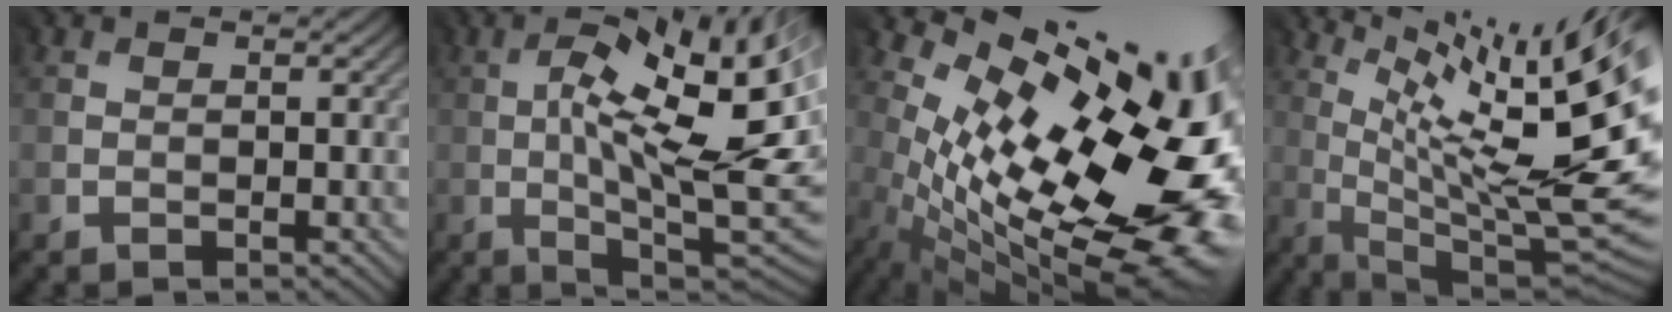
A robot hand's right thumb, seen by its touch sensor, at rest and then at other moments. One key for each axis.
{"total": 17.1, "fx": 0.0, "fy": 5.6, "fz": 16.2, "tx": -0.234, "ty": 0.012, "tz": 0.004}
{"total": 16.5, "fx": 0.8, "fy": 7.8, "fz": 14.5, "tx": -0.215, "ty": -0.033, "tz": 0.046}
{"total": 17.1, "fx": 5.5, "fy": 3.5, "fz": 15.8, "tx": -0.214, "ty": 0.009, "tz": 0.113}